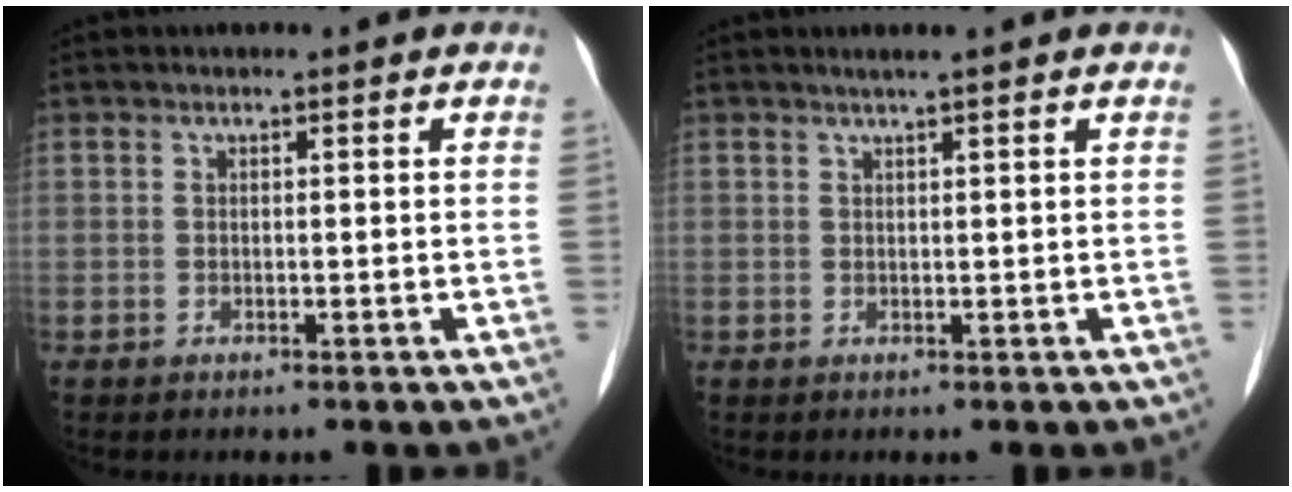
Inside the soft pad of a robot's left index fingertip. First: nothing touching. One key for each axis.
{"total": 1.6, "fx": 1.2, "fy": -0.4, "fz": 1.0, "tx": -0.019, "ty": 0.003, "tz": 0.024}